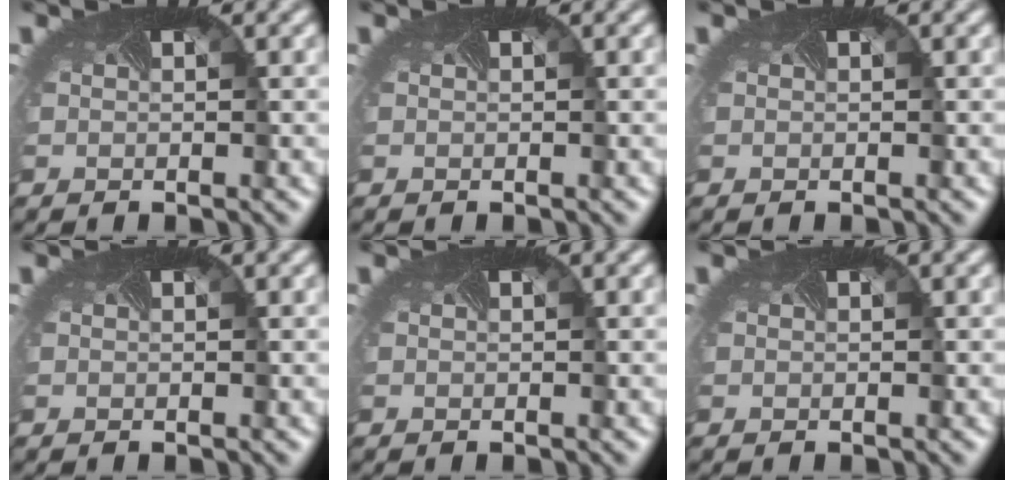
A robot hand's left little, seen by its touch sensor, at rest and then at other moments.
{"total": 0.0}
{"total": 0.0}
{"total": 0.0}
{"total": 0.0}
{"total": 0.0}